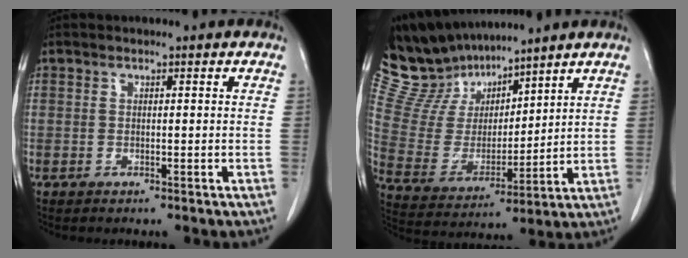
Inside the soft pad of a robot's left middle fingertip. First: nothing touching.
{"total": 13.2, "force": [12.2, 3.9, 3.3], "torque": [-0.085, 0.014, 0.247]}